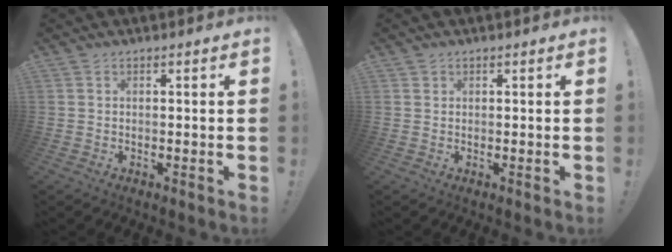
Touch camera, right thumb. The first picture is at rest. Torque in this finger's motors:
{"motor_torque": [0.05, 0.00, 0.40, -0.20, -0.04]}